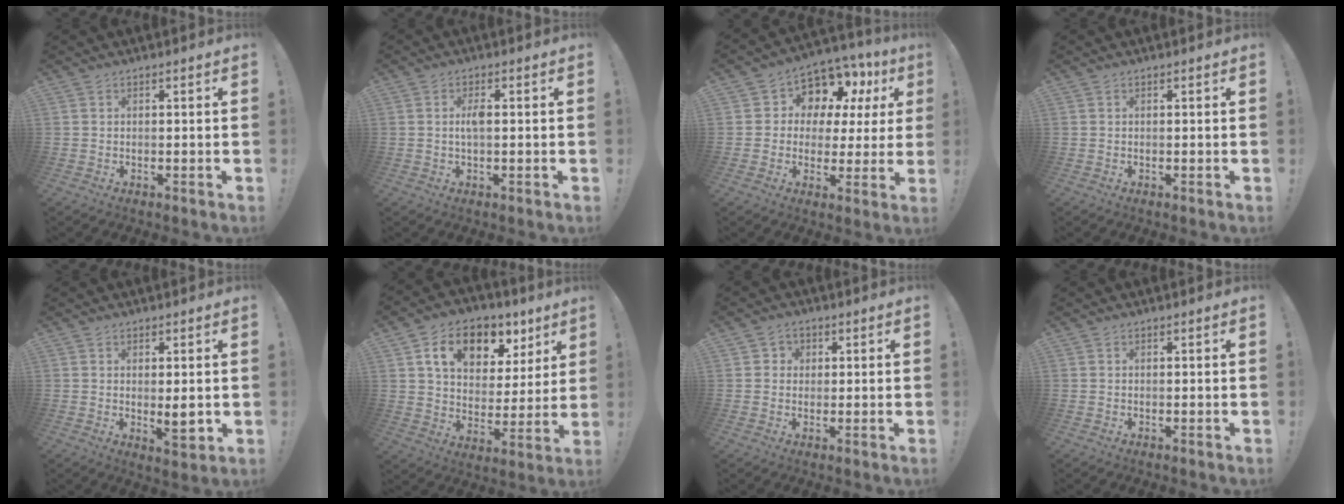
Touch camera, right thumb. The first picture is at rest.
{"total": 3.2, "force": [0.1, 1.0, 3.0], "torque": [-0.053, 0.005, -0.002]}
{"total": 8.9, "force": [4.4, 6.7, 3.8], "torque": [-0.061, -0.045, 0.083]}
{"total": 0.0}
{"total": 5.4, "force": [0.3, 1.6, 5.2], "torque": [-0.062, -0.015, 0.005]}
{"total": 14.4, "force": [7.6, 9.3, 7.9], "torque": [-0.119, -0.034, 0.135]}
{"total": 3.0, "force": [0.3, 2.9, 0.7], "torque": [-0.007, 0.002, 0.005]}
{"total": 0.0}